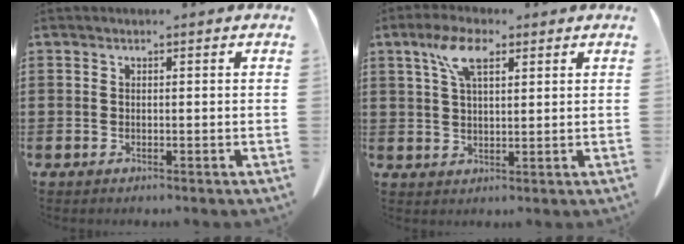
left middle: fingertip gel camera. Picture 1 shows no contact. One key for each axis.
{"total": 6.8, "fx": 3.6, "fy": 2.5, "fz": 5.1, "tx": -0.113, "ty": 0.009, "tz": 0.065}